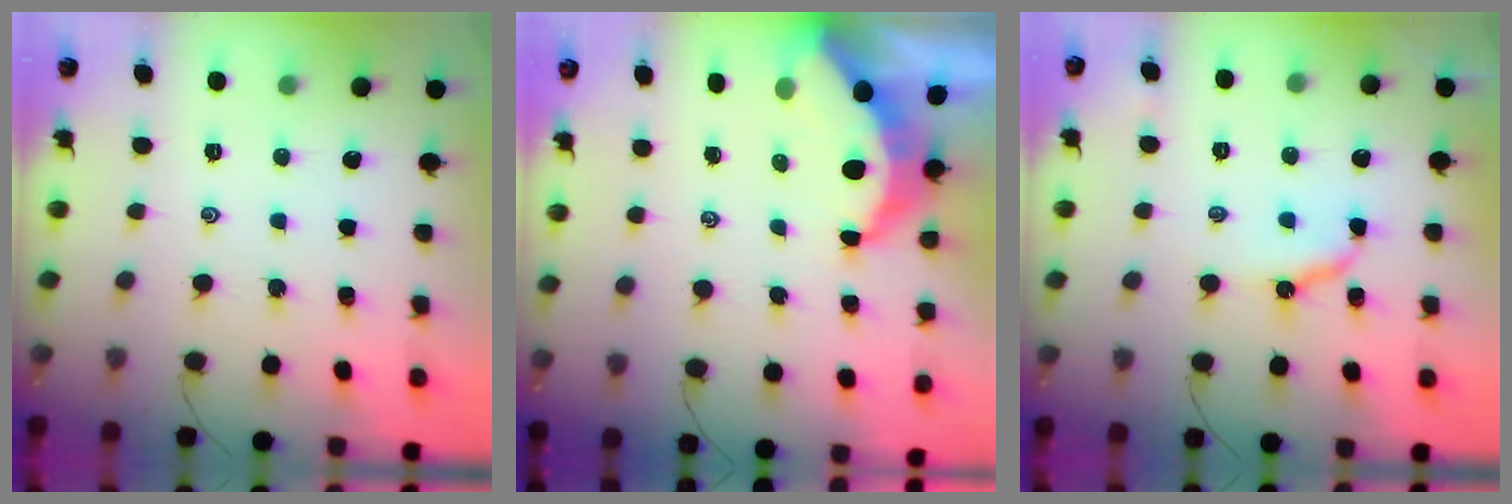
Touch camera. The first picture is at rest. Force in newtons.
{"total": 6.6, "press": 6.5, "slide": 0.9}
{"total": 8.2, "press": 8.2, "slide": 0.8}